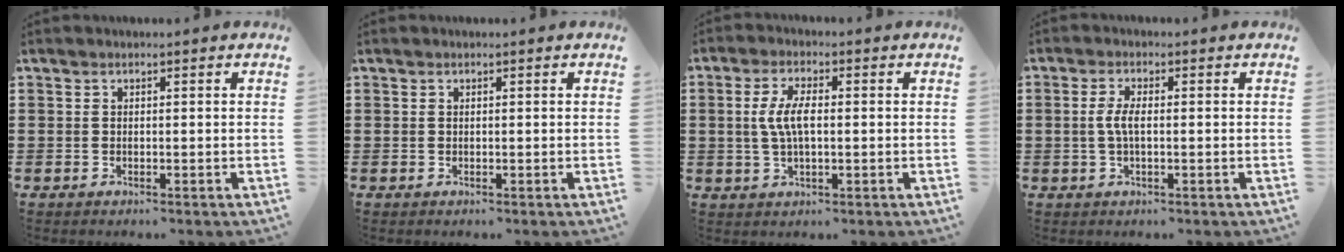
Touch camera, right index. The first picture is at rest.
{"total": 0.0}
{"total": 5.4, "force": [0.1, 1.9, 5.1], "torque": [-0.118, -0.002, -0.007]}
{"total": 3.2, "force": [-0.2, 0.9, 3.0], "torque": [-0.070, -0.004, -0.010]}